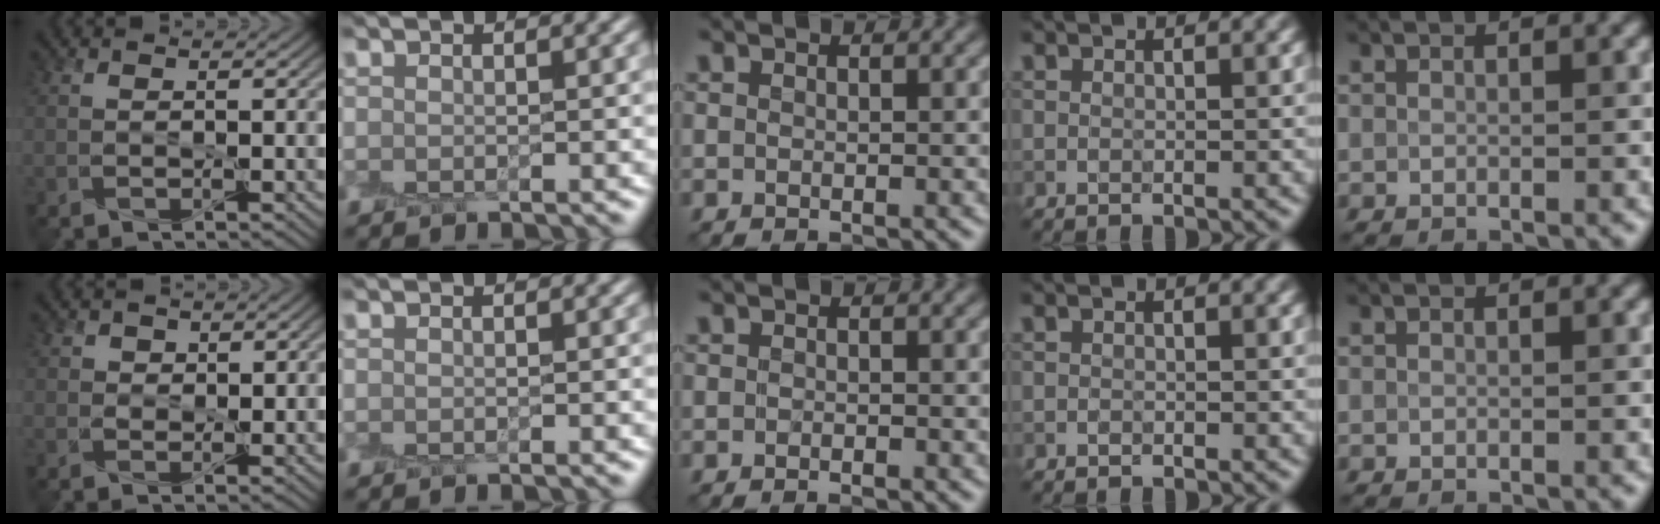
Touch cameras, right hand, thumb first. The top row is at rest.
{"thumb": {"total": 1.7, "force": [0.6, 1.4, 0.7], "torque": [-0.013, -0.003, 0.005]}, "middle": {"total": 0.7, "force": [-0.6, 0.2, 0.4], "torque": [-0.008, -0.002, -0.011]}}